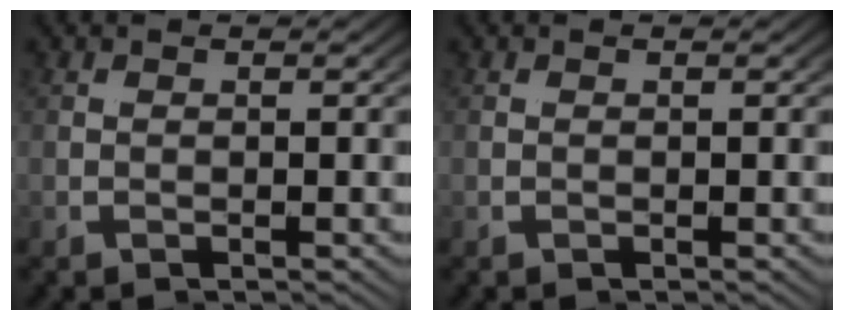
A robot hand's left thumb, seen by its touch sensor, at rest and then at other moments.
{"total": 0.0}